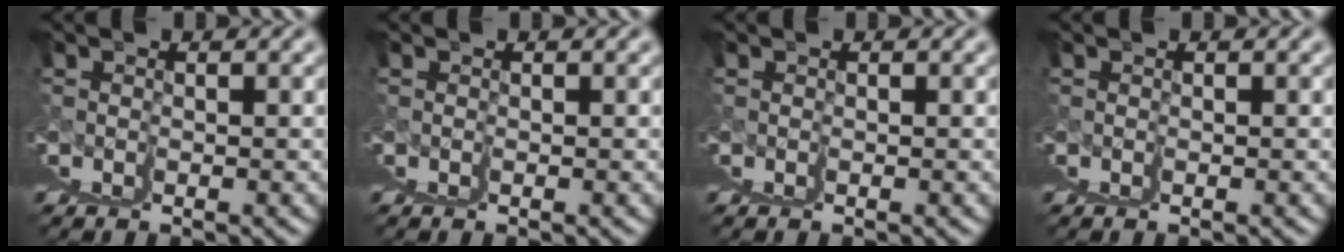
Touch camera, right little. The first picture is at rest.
{"total": 0.0}
{"total": 0.0}
{"total": 0.0}